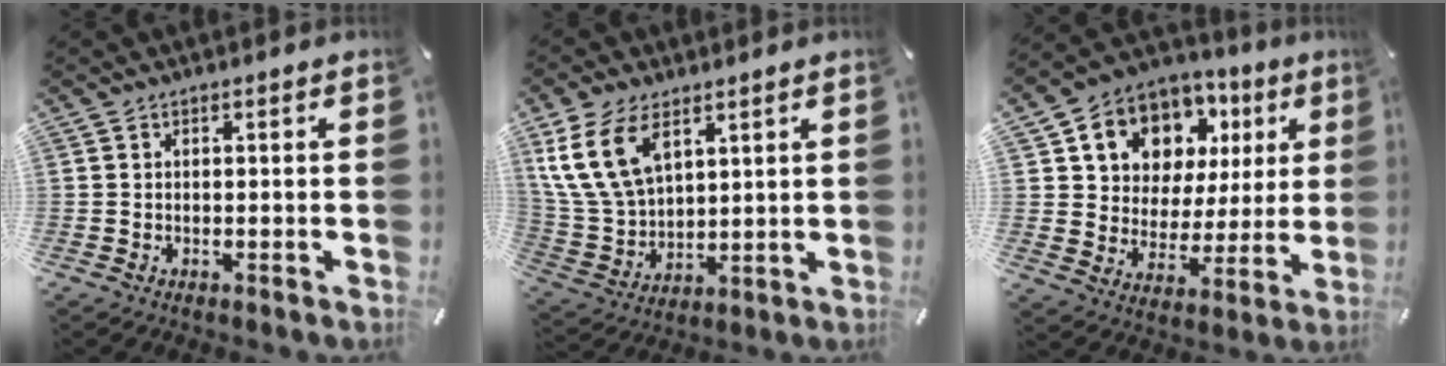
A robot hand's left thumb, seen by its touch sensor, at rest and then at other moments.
{"total": 13.8, "force": [7.0, 8.6, 8.2], "torque": [-0.209, -0.013, 0.129]}
{"total": 11.1, "force": [6.0, 9.0, 2.5], "torque": [-0.061, -0.044, 0.116]}